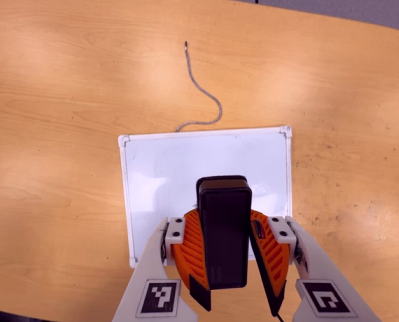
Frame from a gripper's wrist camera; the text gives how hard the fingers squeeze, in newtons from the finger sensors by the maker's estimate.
{"total": 9.1, "left": 9.3, "right": 8.8}